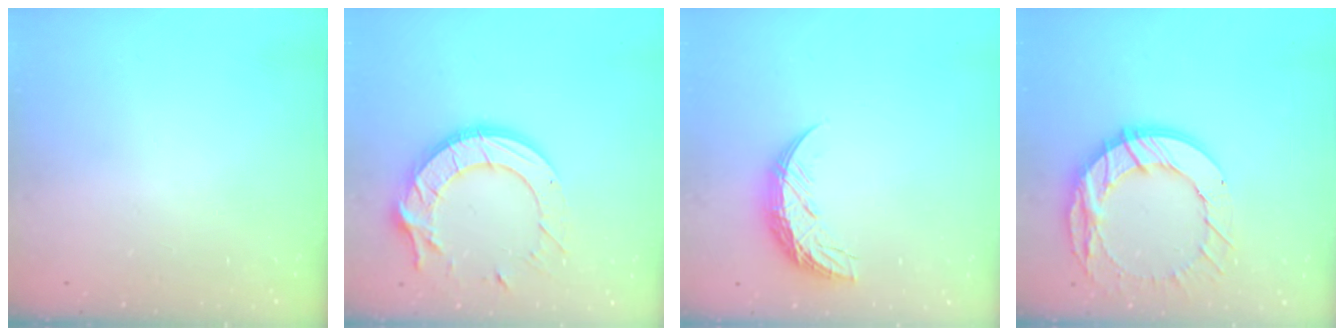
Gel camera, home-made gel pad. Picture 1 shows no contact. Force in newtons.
{"total": 16.0, "press": 15.9, "slide": 1.4}
{"total": 9.3, "press": 9.3, "slide": 0.7}
{"total": 16.6, "press": 16.6, "slide": 1.5}